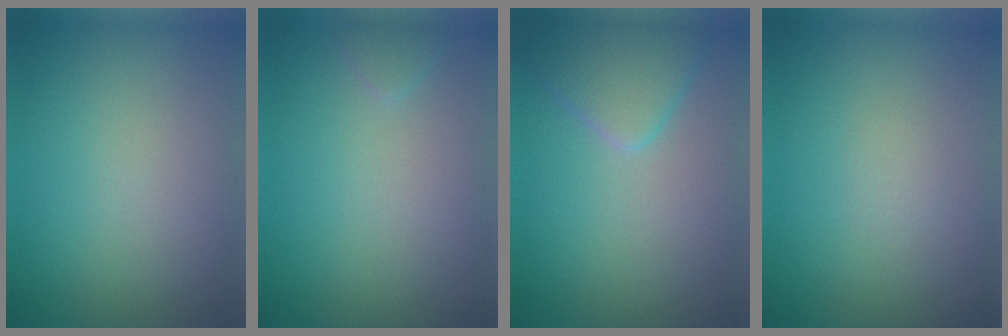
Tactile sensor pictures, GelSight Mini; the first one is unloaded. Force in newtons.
{"total": 0.7, "press": 0.7, "slide": 0.1}
{"total": 3.6, "press": 3.6, "slide": 0.3}
{"total": 0.6, "press": 0.6, "slide": 0.0}